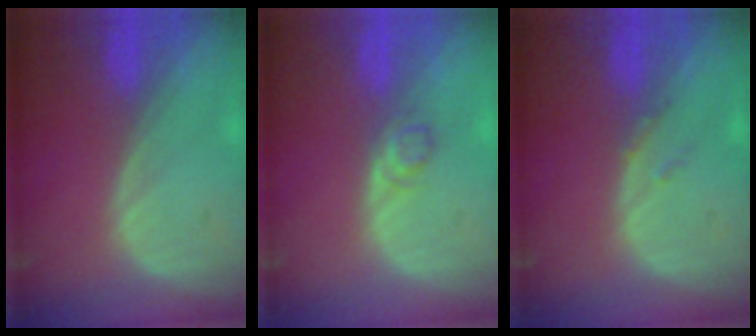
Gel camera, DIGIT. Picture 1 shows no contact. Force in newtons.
{"total": 1.9, "press": 1.8, "slide": 0.2}
{"total": 1.0, "press": 1.0, "slide": 0.2}